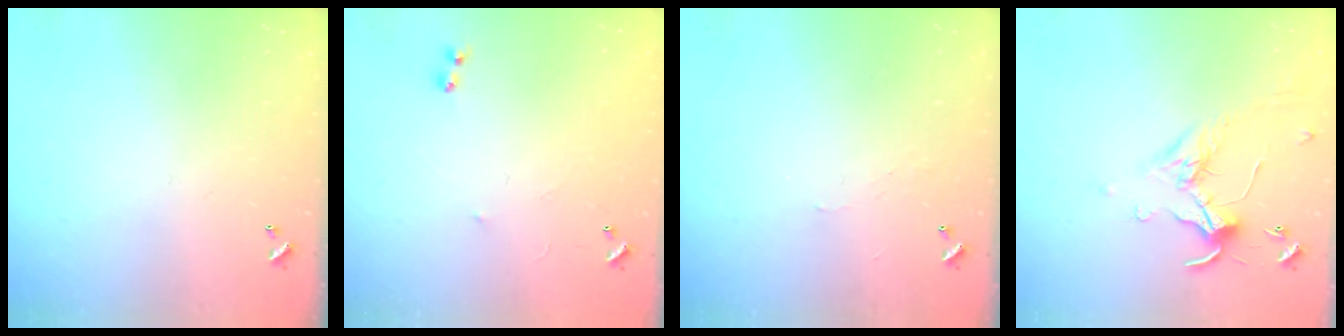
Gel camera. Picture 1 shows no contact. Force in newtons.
{"total": 6.4, "press": 6.4, "slide": 1.0}
{"total": 2.1, "press": 2.1, "slide": 0.6}
{"total": 0.0}